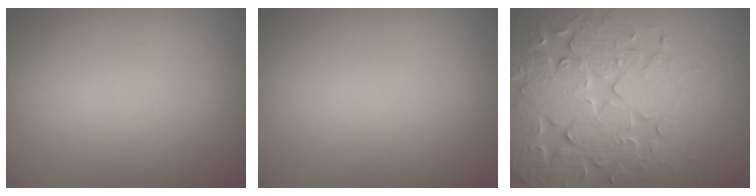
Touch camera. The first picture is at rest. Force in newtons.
{"total": 0.0}
{"total": 7.7, "press": 7.6, "slide": 1.6}